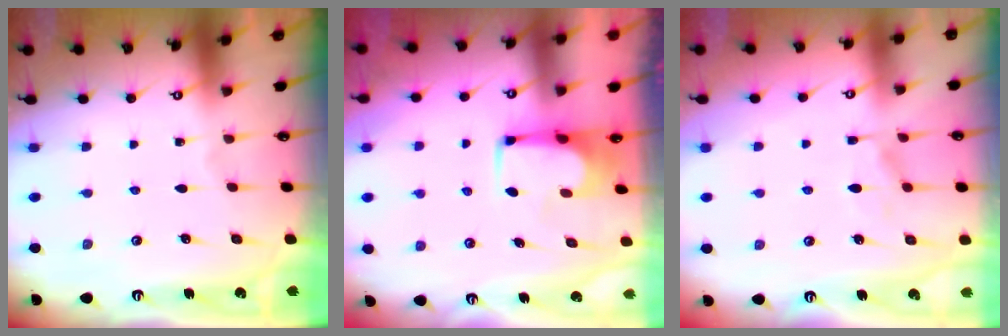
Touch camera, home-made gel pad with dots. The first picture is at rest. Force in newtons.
{"total": 1.5, "press": 1.5, "slide": 0.2}
{"total": 1.4, "press": 0.3, "slide": 1.4}